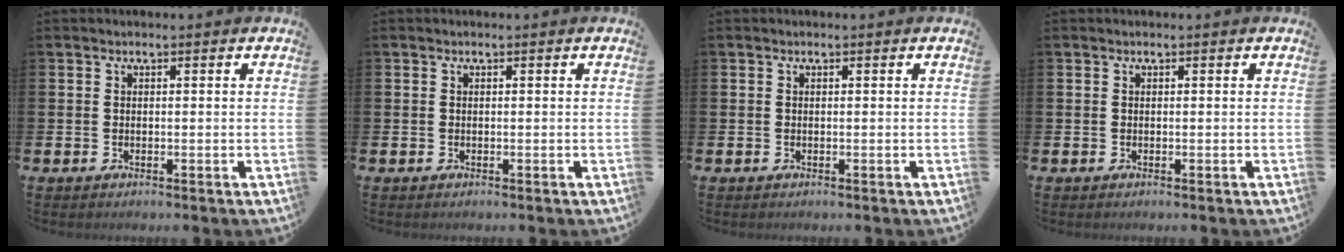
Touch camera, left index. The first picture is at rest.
{"total": 0.0}
{"total": 0.0}
{"total": 0.0}